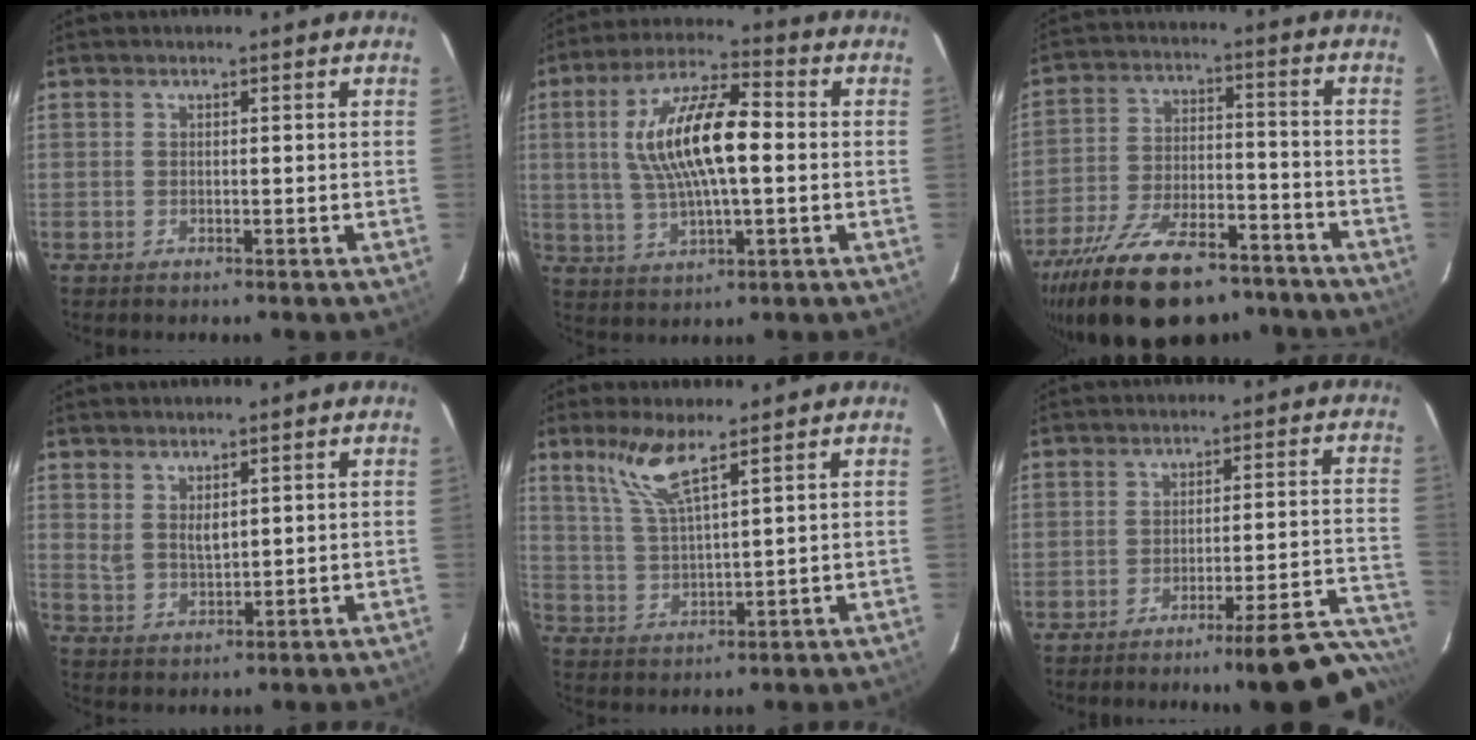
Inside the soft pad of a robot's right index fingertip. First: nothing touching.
{"total": 14.8, "force": [0.9, 4.8, 14.0], "torque": [-0.267, 0.016, 0.018]}
{"total": 23.9, "force": [-18.4, 9.4, 12.1], "torque": [-0.232, -0.017, -0.273]}
{"total": 3.7, "force": [2.2, 1.6, 2.5], "torque": [-0.045, -0.006, 0.044]}
{"total": 7.2, "force": [4.9, 0.6, 5.3], "torque": [-0.113, 0.000, 0.104]}
{"total": 16.0, "force": [-13.9, 0.0, 7.9], "torque": [-0.070, 0.008, -0.186]}